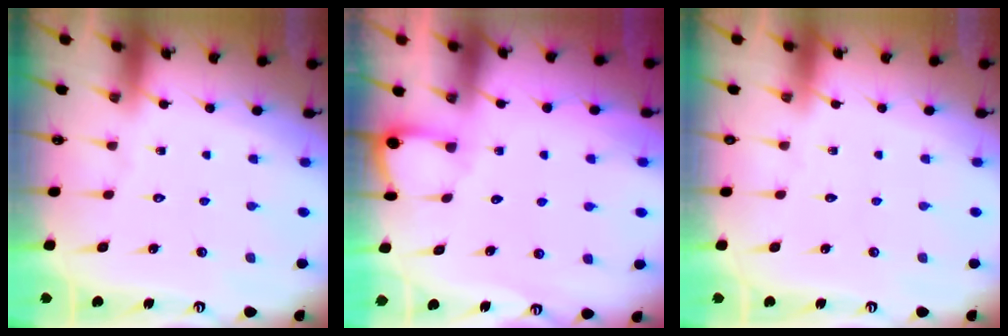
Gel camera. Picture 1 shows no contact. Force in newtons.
{"total": 2.7, "press": 2.7, "slide": 0.2}
{"total": 0.0}